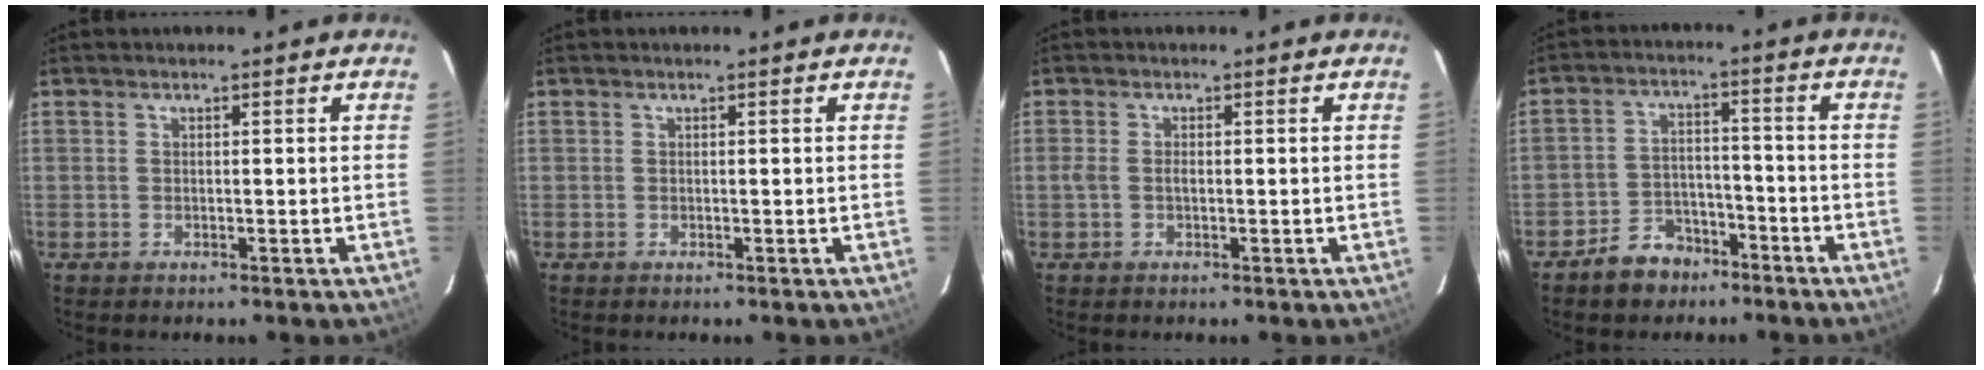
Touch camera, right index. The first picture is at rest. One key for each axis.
{"total": 0.0}
{"total": 1.6, "fx": -0.3, "fy": 0.7, "fz": 1.4, "tx": -0.031, "ty": 0.001, "tz": -0.008}
{"total": 7.5, "fx": -5.5, "fy": 4.7, "fz": 2.0, "tx": -0.053, "ty": 0.023, "tz": -0.077}